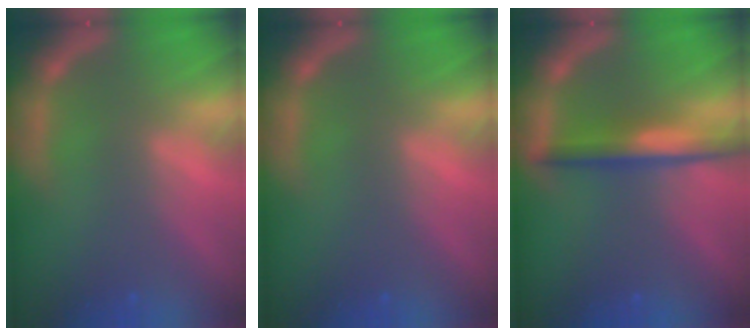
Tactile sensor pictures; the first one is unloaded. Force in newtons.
{"total": 0.0}
{"total": 4.0}